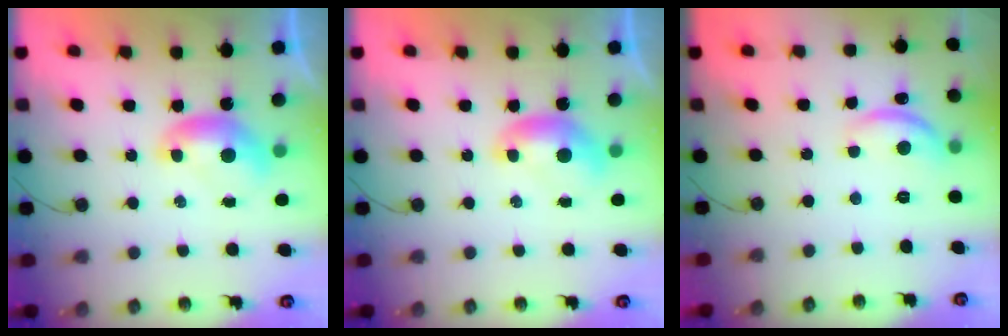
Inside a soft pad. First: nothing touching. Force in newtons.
{"total": 0.0}
{"total": 5.5, "press": 5.5, "slide": 0.5}